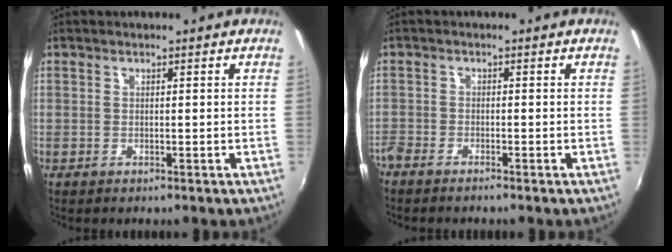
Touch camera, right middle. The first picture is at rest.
{"total": 3.1, "force": [-2.8, 0.7, 1.1], "torque": [-0.037, -0.012, -0.059]}